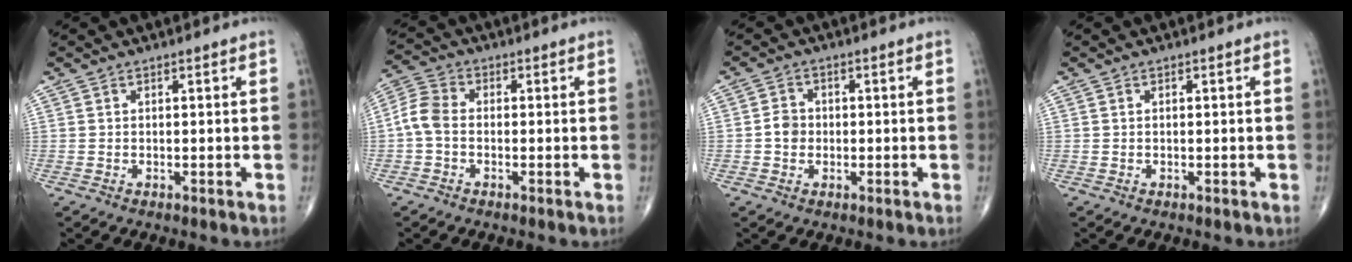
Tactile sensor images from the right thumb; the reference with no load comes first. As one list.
[{"total": 5.3, "force": [-0.8, 3.6, 3.9], "torque": [-0.078, 0.014, -0.029]}, {"total": 3.2, "force": [-0.4, 2.8, 1.5], "torque": [-0.016, 0.008, -0.013]}, {"total": 0.0}]